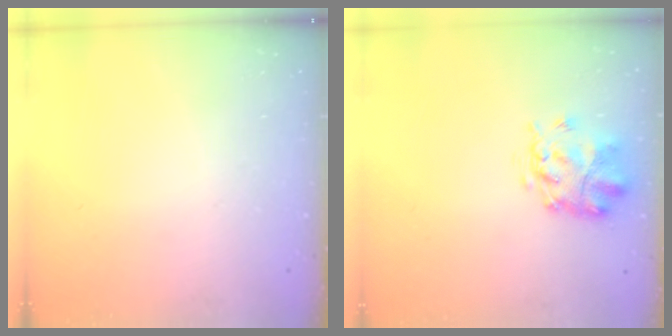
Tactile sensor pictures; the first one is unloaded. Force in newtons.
{"total": 3.9, "press": 3.4, "slide": 1.8}